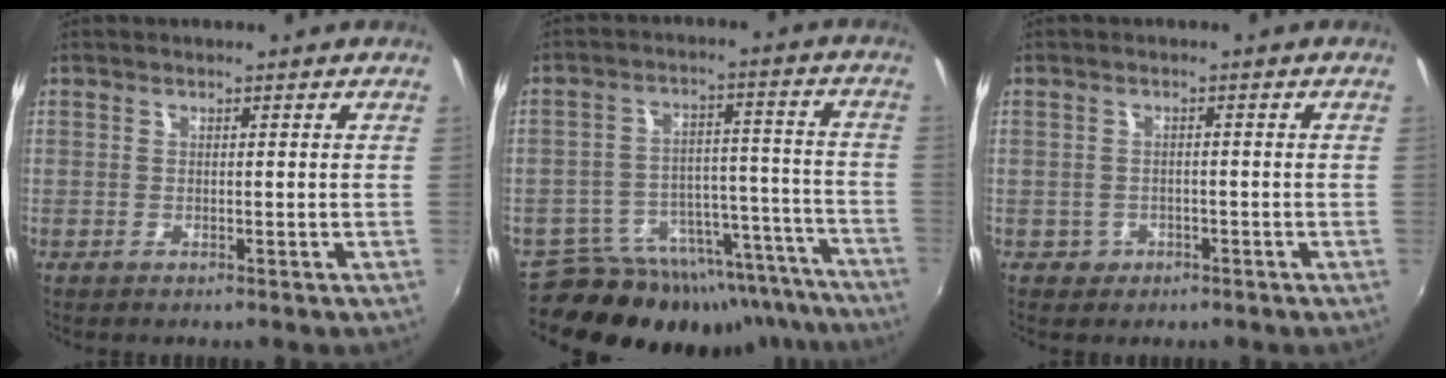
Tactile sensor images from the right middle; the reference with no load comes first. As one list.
[{"total": 23.3, "force": [-20.2, 9.2, 6.9], "torque": [-0.117, 0.038, -0.261]}, {"total": 2.8, "force": [-1.2, 2.5, 0.6], "torque": [-0.019, -0.001, -0.015]}]